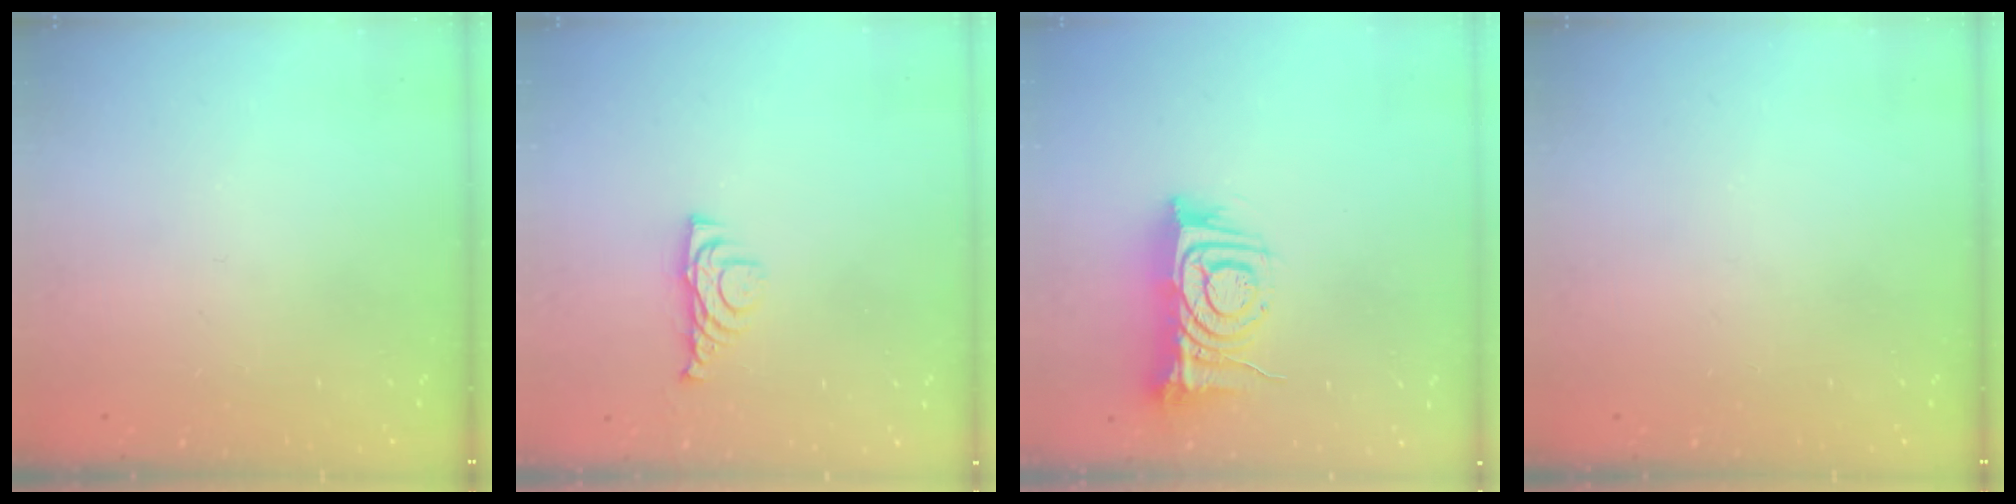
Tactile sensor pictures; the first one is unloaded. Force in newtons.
{"total": 5.5, "press": 5.4, "slide": 1.1}
{"total": 10.2, "press": 10.2, "slide": 1.2}
{"total": 0.0}